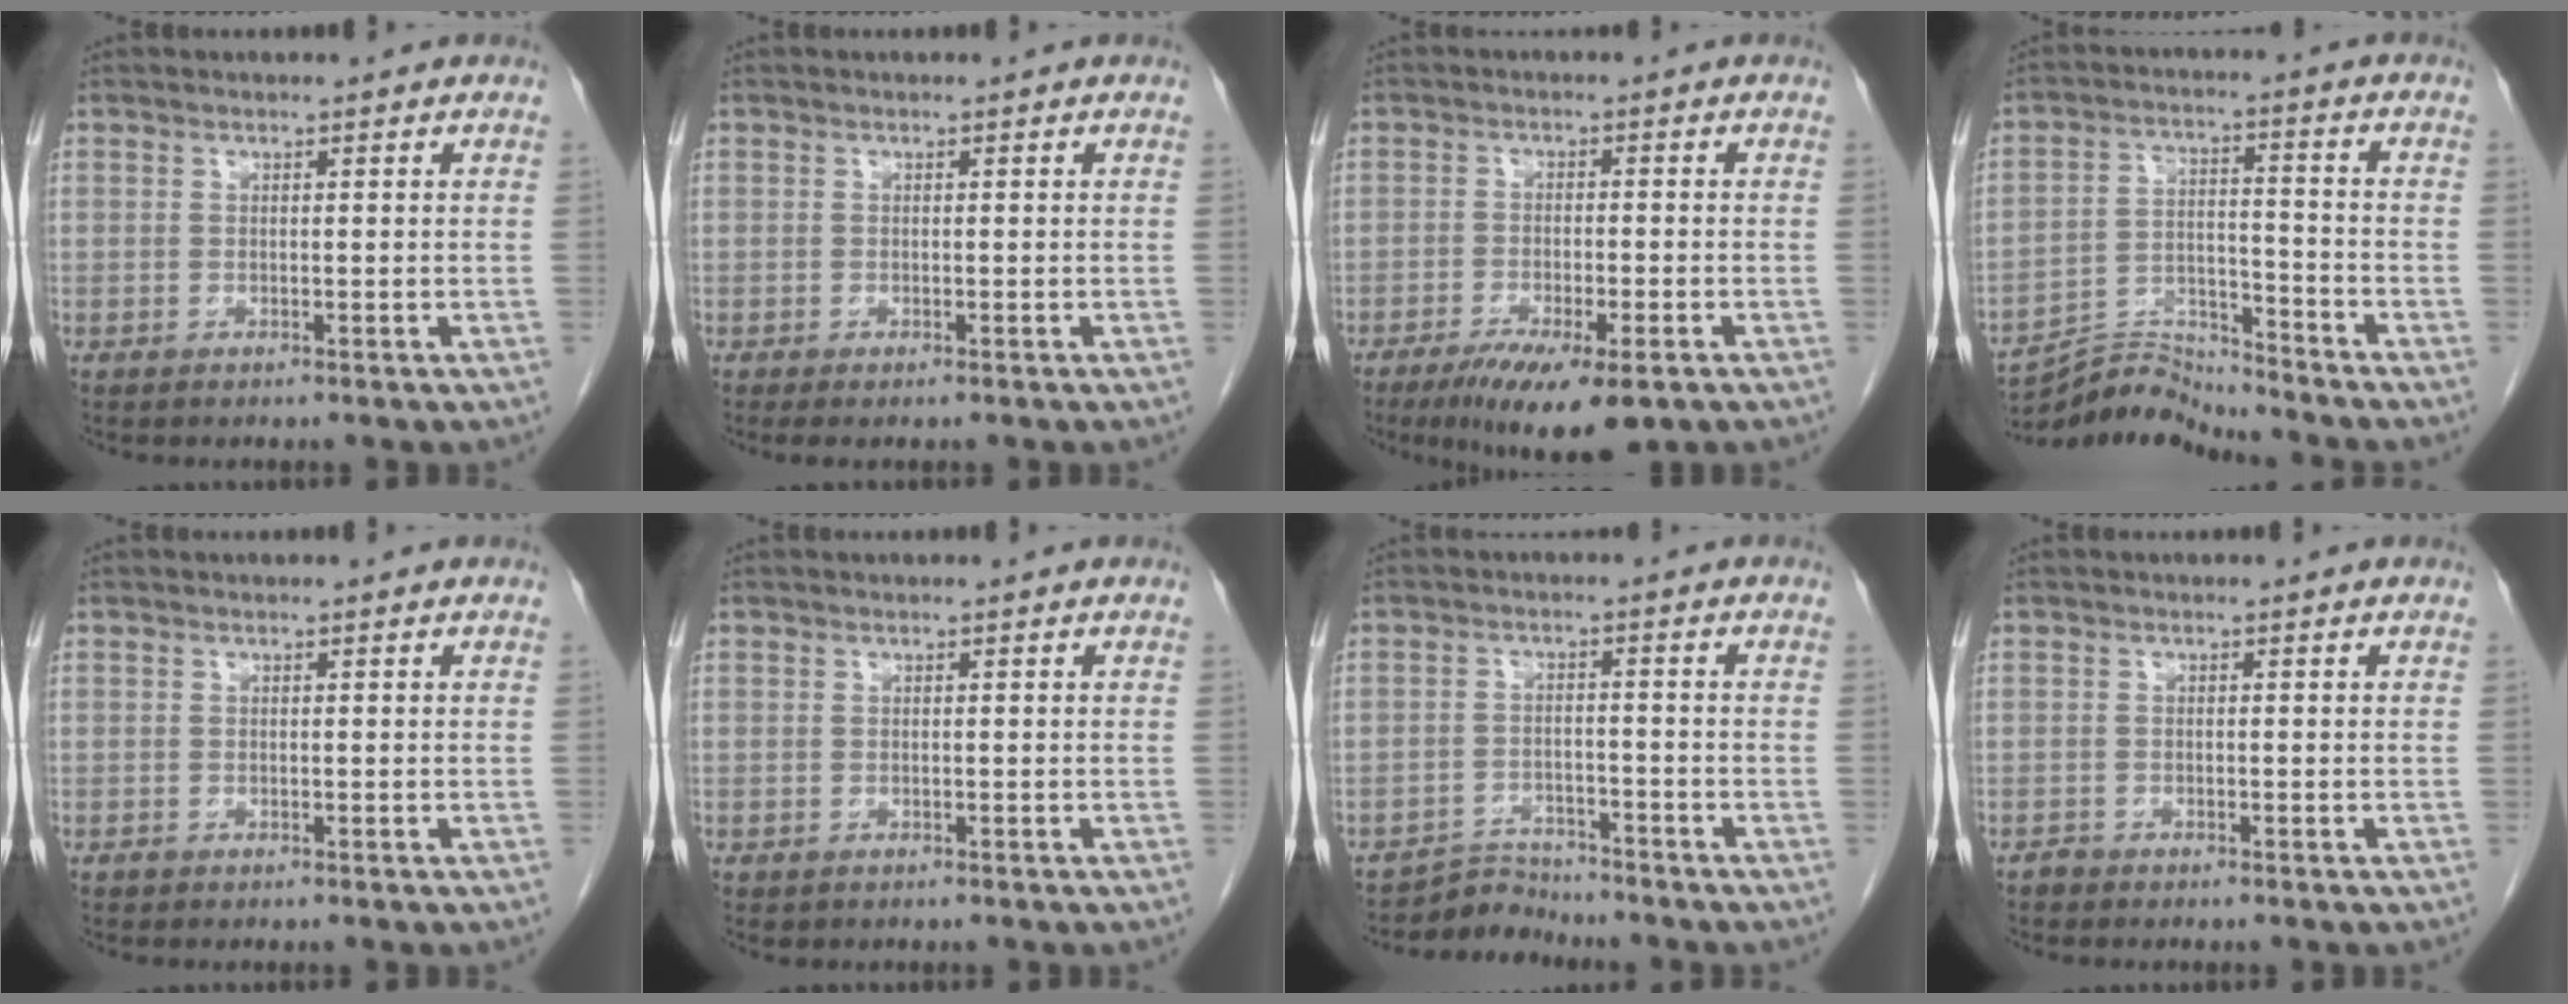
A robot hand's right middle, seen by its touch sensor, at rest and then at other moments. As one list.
[{"total": 1.2, "force": [-0.9, 0.3, 0.7], "torque": [-0.008, -0.004, -0.012]}, {"total": 10.0, "force": [-6.3, 2.2, 7.4], "torque": [-0.115, -0.020, -0.096]}, {"total": 8.7, "force": [-8.6, -0.6, -0.8], "torque": [0.012, 0.020, -0.158]}, {"total": 0.0}, {"total": 0.0}, {"total": 4.0, "force": [-3.8, 0.6, -1.2], "torque": [0.024, -0.001, -0.064]}, {"total": 0.7, "force": [-0.6, 0.2, -0.1], "torque": [0.000, 0.001, -0.016]}]